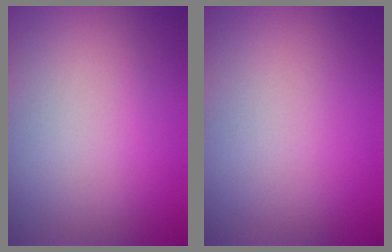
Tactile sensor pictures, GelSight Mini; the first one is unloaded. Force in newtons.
{"total": 0.0}